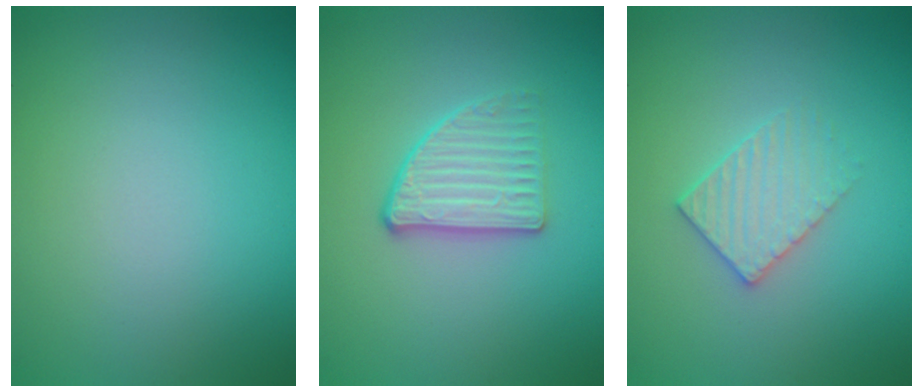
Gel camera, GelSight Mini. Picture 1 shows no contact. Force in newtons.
{"total": 2.9, "press": 2.5, "slide": 1.4}
{"total": 2.3, "press": 2.2, "slide": 0.3}